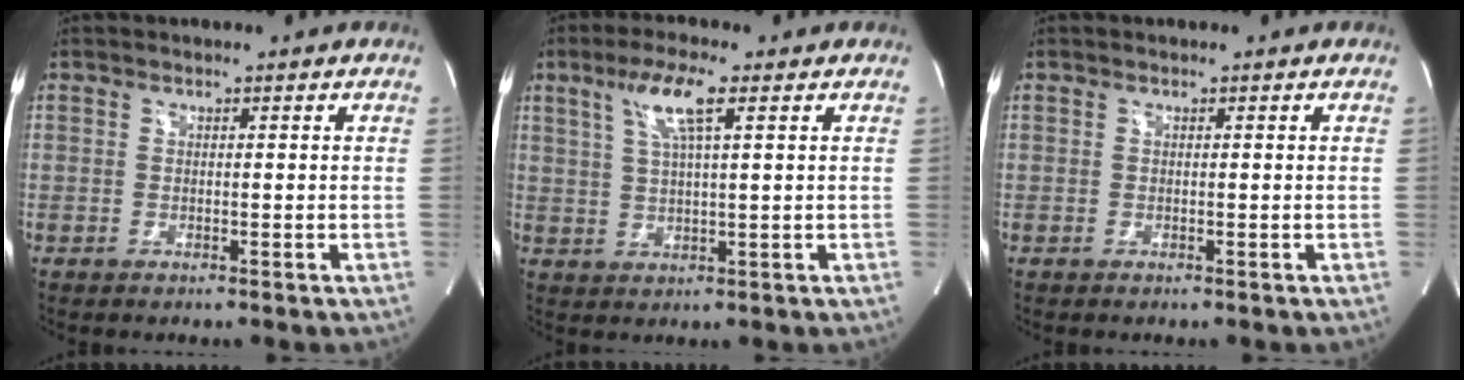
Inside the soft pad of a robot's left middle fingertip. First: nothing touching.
{"total": 6.8, "force": [3.2, 0.4, 6.0], "torque": [-0.128, 0.006, 0.064]}
{"total": 0.0}